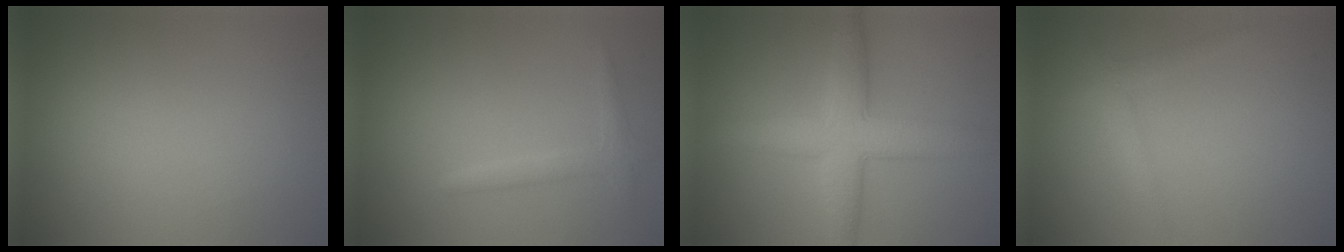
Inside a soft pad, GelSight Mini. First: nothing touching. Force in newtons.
{"total": 1.6, "press": 1.6, "slide": 0.1}
{"total": 5.8, "press": 5.8, "slide": 0.2}
{"total": 1.5, "press": 1.5, "slide": 0.1}